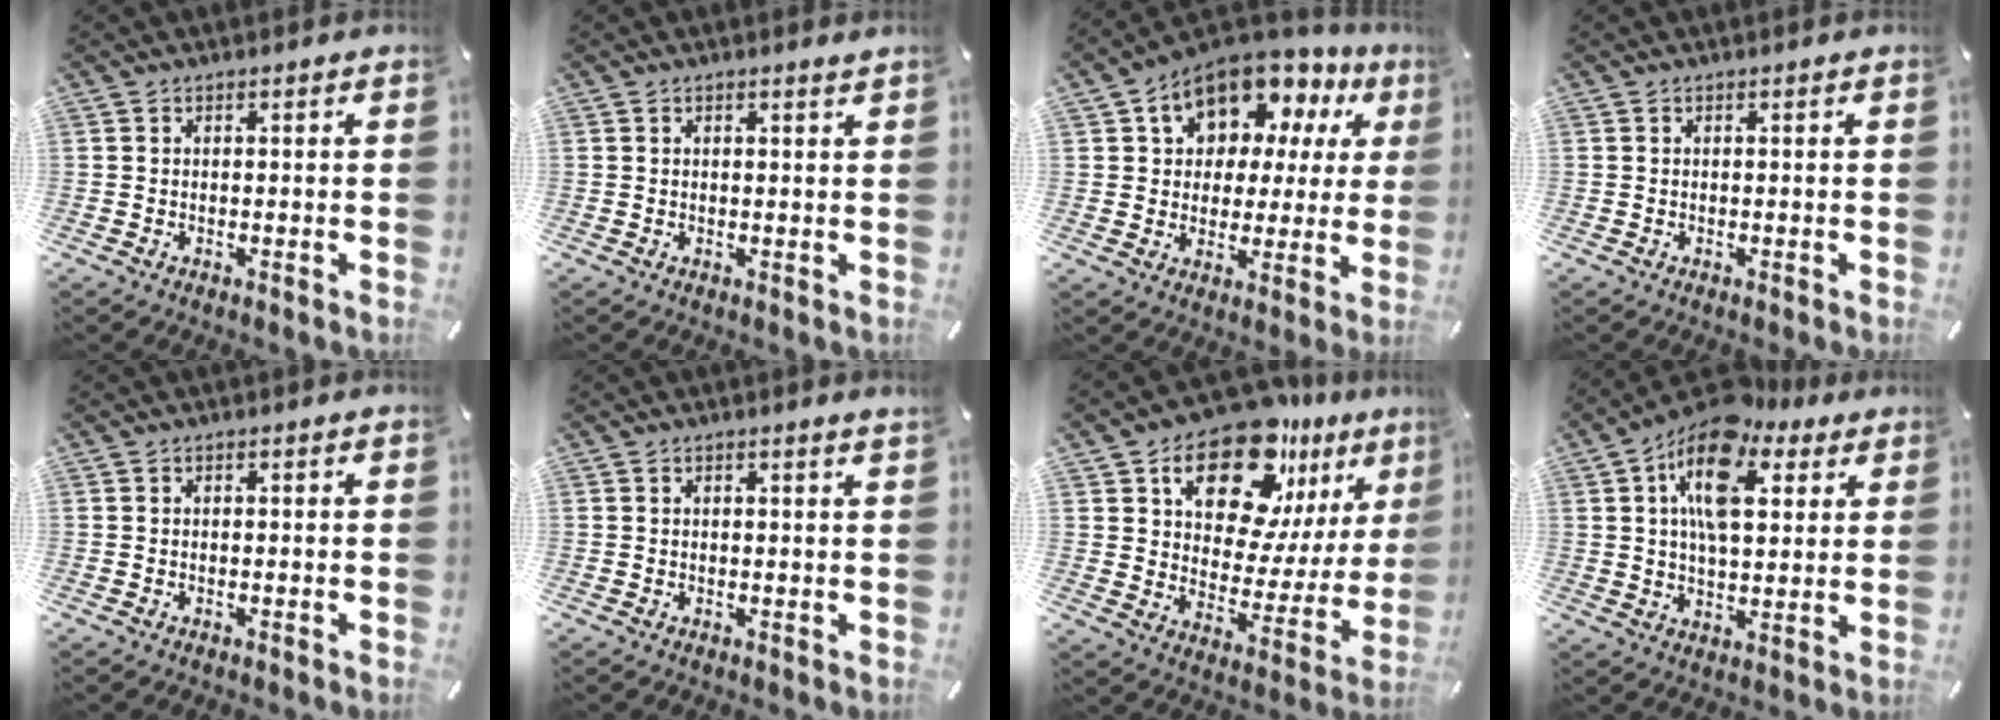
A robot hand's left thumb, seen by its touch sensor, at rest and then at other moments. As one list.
[{"total": 0.9, "force": [0.7, 0.0, 0.6], "torque": [-0.010, -0.001, 0.012]}, {"total": 12.6, "force": [7.5, 8.7, 5.1], "torque": [-0.089, -0.052, 0.139]}, {"total": 0.0}, {"total": 0.0}, {"total": 0.9, "force": [0.6, -0.1, 0.6], "torque": [-0.011, -0.002, 0.011]}, {"total": 19.5, "force": [14.1, 9.7, 9.4], "torque": [-0.147, -0.106, 0.243]}, {"total": 16.7, "force": [7.9, 9.1, 11.6], "torque": [-0.200, -0.027, 0.135]}]